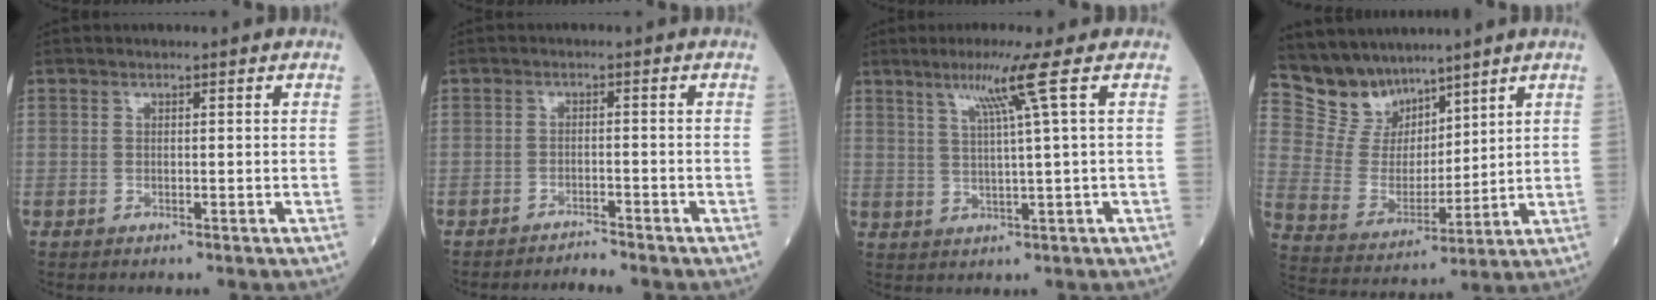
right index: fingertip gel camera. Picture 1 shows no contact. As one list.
[{"total": 3.2, "force": [-3.1, -0.1, 0.4], "torque": [-0.013, -0.007, -0.049]}, {"total": 6.5, "force": [3.0, -1.8, 5.4], "torque": [-0.107, -0.002, 0.060]}, {"total": 10.5, "force": [8.9, 5.3, 1.6], "torque": [-0.056, 0.020, 0.189]}]